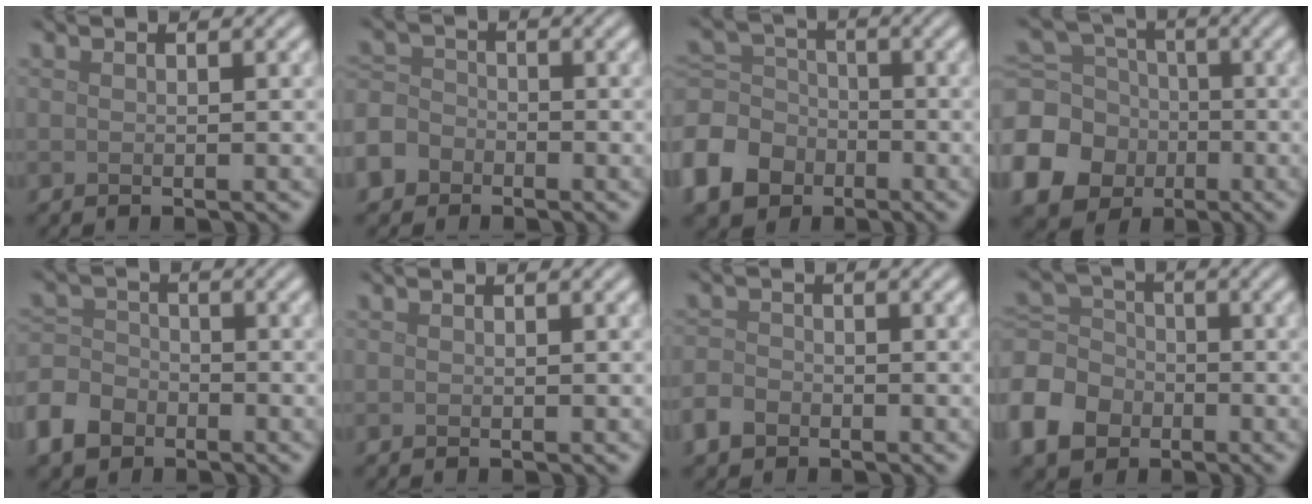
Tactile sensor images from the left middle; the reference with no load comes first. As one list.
[{"total": 5.5, "force": [-3.6, 4.0, 1.3], "torque": [-0.022, -0.008, -0.070]}, {"total": 7.8, "force": [-3.8, 6.0, 3.3], "torque": [-0.092, -0.006, -0.093]}, {"total": 12.1, "force": [-4.1, 10.6, 3.9], "torque": [-0.126, -0.035, -0.099]}, {"total": 5.2, "force": [-3.3, 3.5, 1.9], "torque": [-0.048, 0.000, -0.080]}, {"total": 0.0}, {"total": 2.3, "force": [-1.5, 1.6, 0.8], "torque": [-0.013, 0.000, -0.038]}, {"total": 7.5, "force": [-3.4, 5.7, 3.3], "torque": [-0.087, 0.000, -0.090]}]